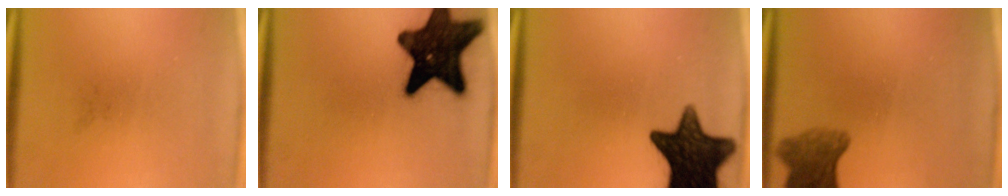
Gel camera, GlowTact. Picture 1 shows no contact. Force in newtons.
{"total": 17.4}
{"total": 15.4}
{"total": 5.9}